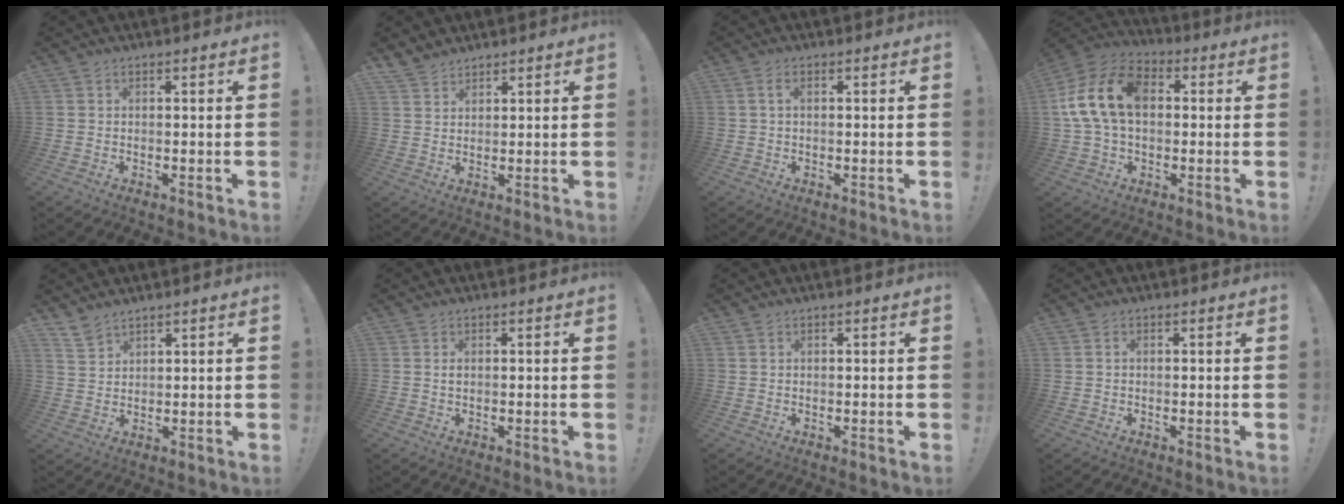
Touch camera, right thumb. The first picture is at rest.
{"total": 3.7, "force": [3.4, 1.4, 0.5], "torque": [-0.001, -0.026, 0.064]}
{"total": 2.1, "force": [0.4, 0.7, 1.9], "torque": [-0.035, 0.003, 0.007]}
{"total": 17.0, "force": [2.3, 11.4, 12.3], "torque": [-0.241, 0.021, 0.044]}
{"total": 4.8, "force": [4.0, 2.2, 1.4], "torque": [-0.018, -0.028, 0.076]}
{"total": 0.8, "force": [0.3, 0.5, 0.5], "torque": [-0.012, 0.004, 0.006]}
{"total": 0.0}
{"total": 0.6, "force": [0.0, 0.1, 0.6], "torque": [-0.018, 0.004, 0.000]}